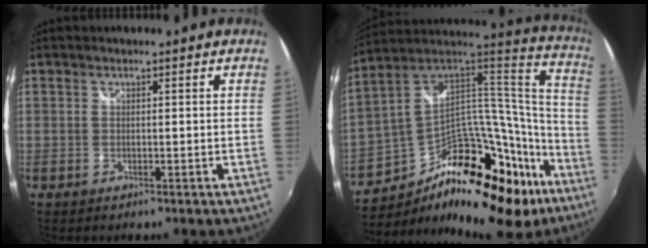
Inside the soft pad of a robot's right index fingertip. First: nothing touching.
{"total": 32.8, "force": [-15.9, 19.0, 21.5], "torque": [-0.387, 0.050, -0.228]}